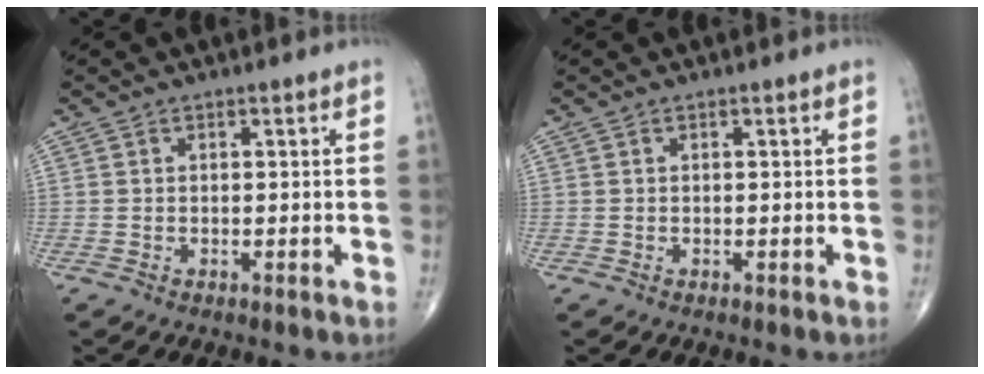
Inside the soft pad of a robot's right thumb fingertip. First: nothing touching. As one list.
[{"total": 0.0}]